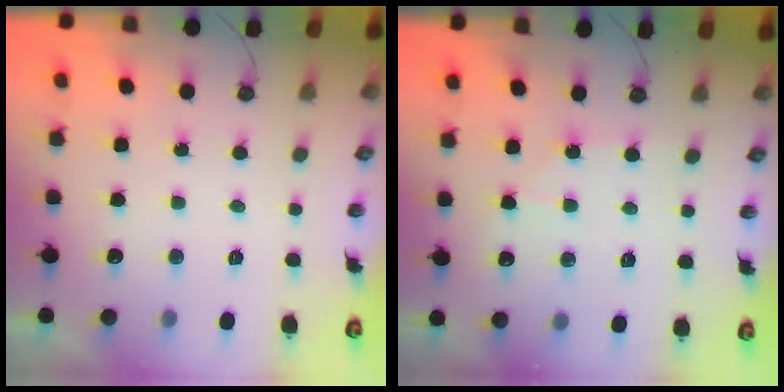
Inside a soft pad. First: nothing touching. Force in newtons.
{"total": 5.5, "press": 5.4, "slide": 0.9}